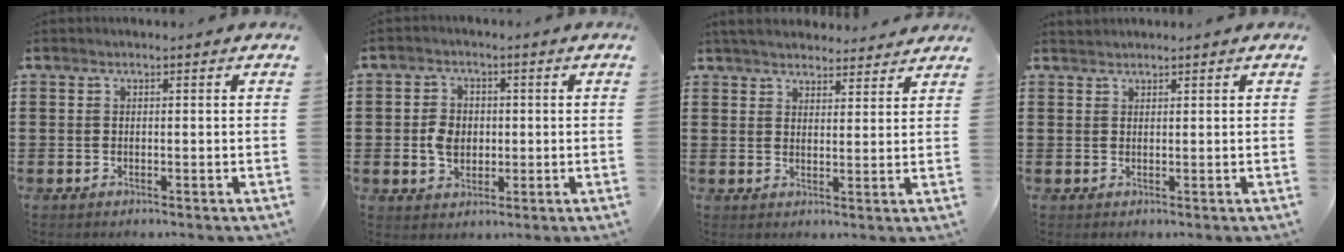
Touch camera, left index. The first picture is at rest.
{"total": 4.5, "force": [-0.2, 3.5, 2.8], "torque": [-0.061, 0.005, -0.009]}
{"total": 4.2, "force": [4.0, 0.7, 0.7], "torque": [-0.027, -0.011, 0.075]}
{"total": 1.0, "force": [1.0, 0.3, 0.0], "torque": [-0.003, 0.001, 0.020]}